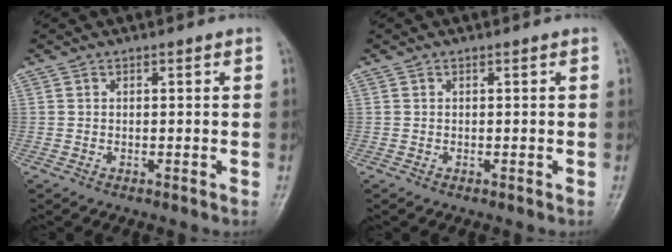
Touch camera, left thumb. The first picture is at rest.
{"total": 0.0}